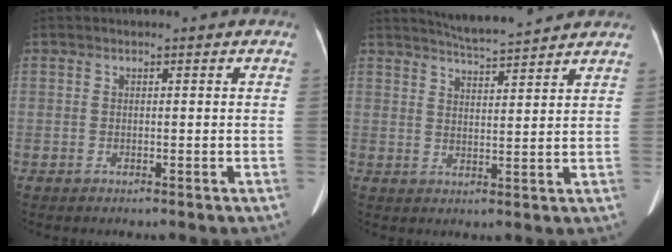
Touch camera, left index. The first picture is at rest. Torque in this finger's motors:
{"motor_torque": [0.29, -0.48, -0.04, 0.01]}